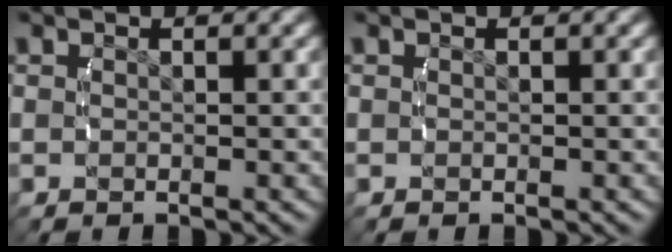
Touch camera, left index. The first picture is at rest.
{"total": 0.0}